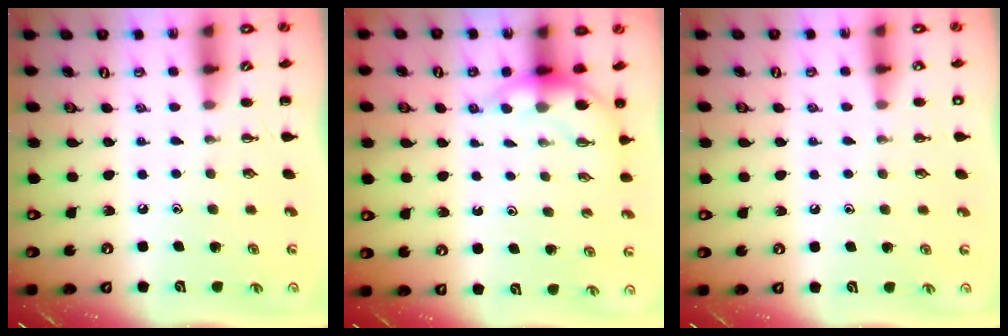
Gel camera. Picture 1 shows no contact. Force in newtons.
{"total": 4.6, "press": 4.6, "slide": 0.4}
{"total": 2.6, "press": 2.1, "slide": 1.6}